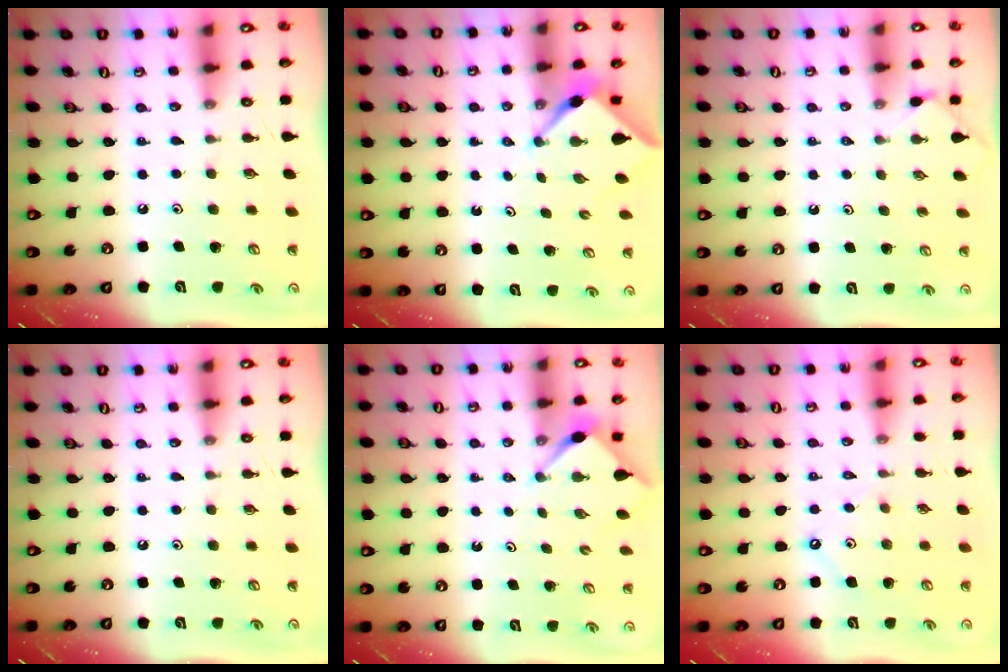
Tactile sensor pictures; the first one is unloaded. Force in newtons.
{"total": 3.0, "press": 3.0, "slide": 0.3}
{"total": 2.1, "press": 2.1, "slide": 0.4}
{"total": 0.0}
{"total": 2.7, "press": 2.7, "slide": 0.3}
{"total": 2.8, "press": 2.8, "slide": 0.4}